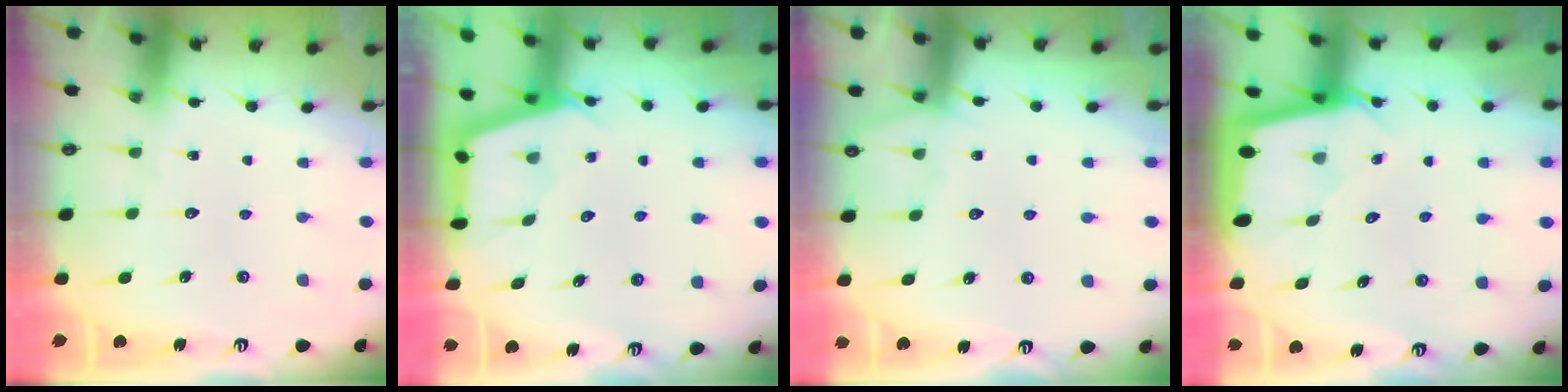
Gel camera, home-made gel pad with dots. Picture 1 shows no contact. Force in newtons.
{"total": 2.8, "press": 2.8, "slide": 0.3}
{"total": 3.7, "press": 3.7, "slide": 0.5}
{"total": 2.0, "press": 2.0, "slide": 0.1}